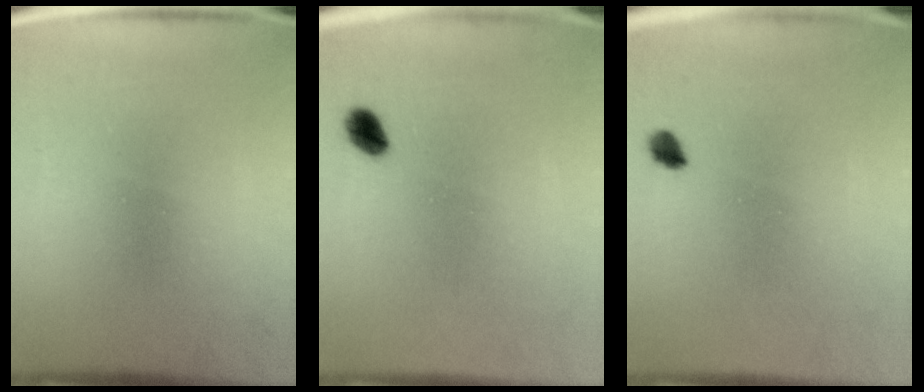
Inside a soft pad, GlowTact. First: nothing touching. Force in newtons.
{"total": 2.8}
{"total": 1.6}